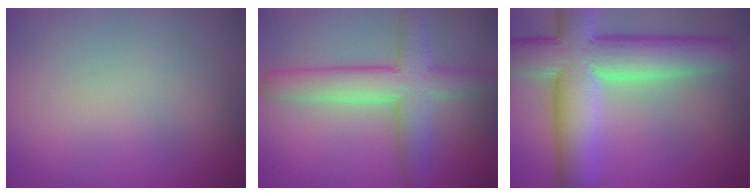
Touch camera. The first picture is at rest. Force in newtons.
{"total": 5.9, "press": 5.9, "slide": 0.4}
{"total": 10.9, "press": 10.9, "slide": 0.7}